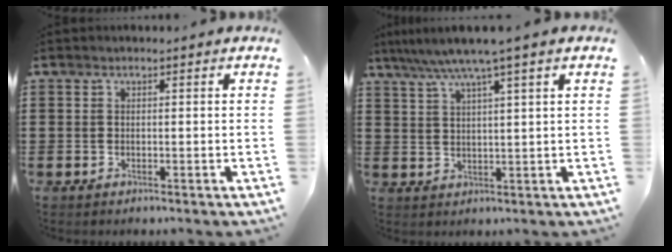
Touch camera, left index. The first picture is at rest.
{"total": 5.2, "force": [3.7, -0.6, 3.7], "torque": [-0.081, -0.010, 0.060]}